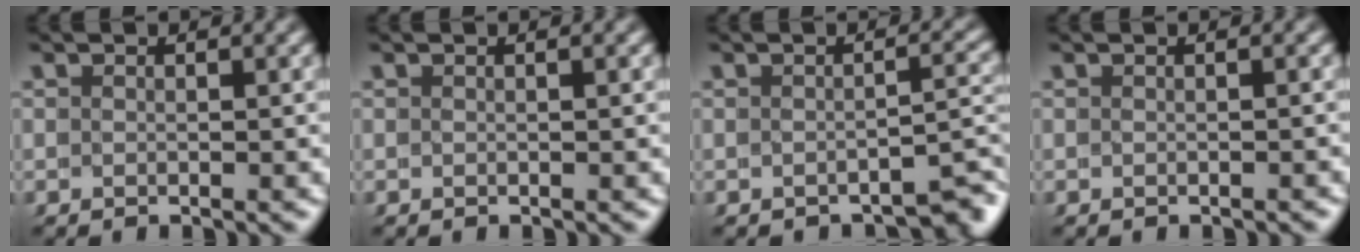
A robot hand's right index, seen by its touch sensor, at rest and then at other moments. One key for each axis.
{"total": 0.6, "fx": 0.1, "fy": -0.5, "fz": 0.0, "tx": 0.003, "ty": 0.001, "tz": 0.004}
{"total": 2.2, "fx": -1.9, "fy": -0.2, "fz": 1.2, "tx": -0.005, "ty": 0.003, "tz": -0.029}
{"total": 0.6, "fx": -0.3, "fy": -0.5, "fz": 0.0, "tx": 0.004, "ty": 0.002, "tz": -0.004}